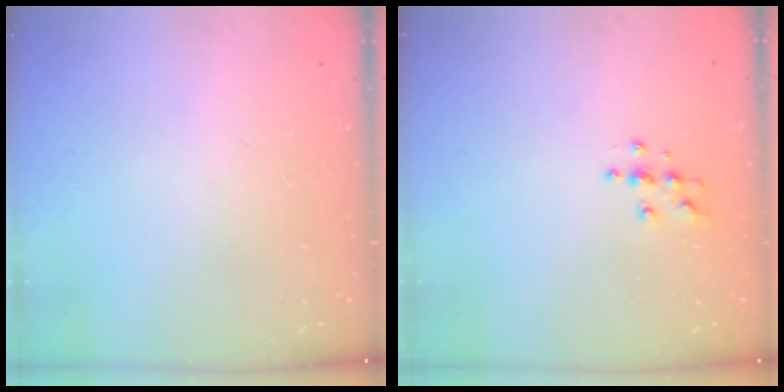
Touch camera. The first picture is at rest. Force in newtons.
{"total": 4.0, "press": 4.0, "slide": 0.3}